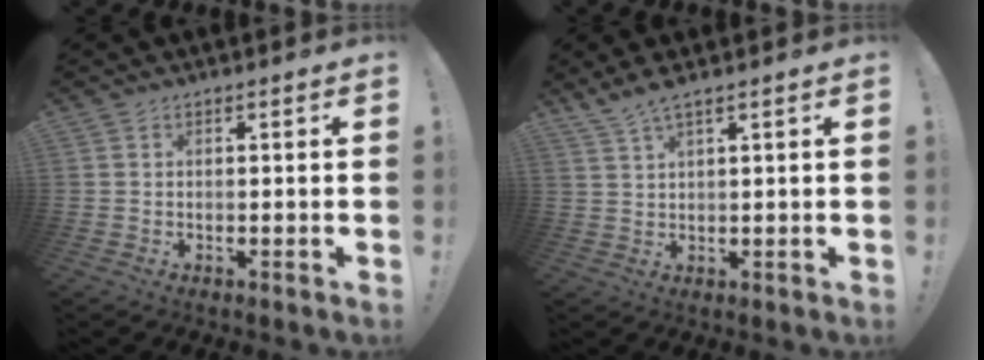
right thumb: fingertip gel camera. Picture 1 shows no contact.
{"total": 3.9, "force": [2.9, -0.3, 2.6], "torque": [-0.060, -0.011, 0.053]}